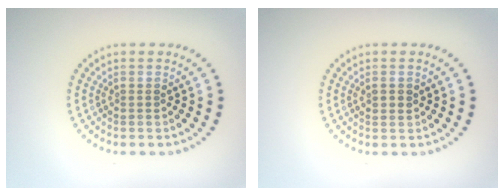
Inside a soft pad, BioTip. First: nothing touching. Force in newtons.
{"total": 1.1, "press": 1.0, "slide": 0.4}